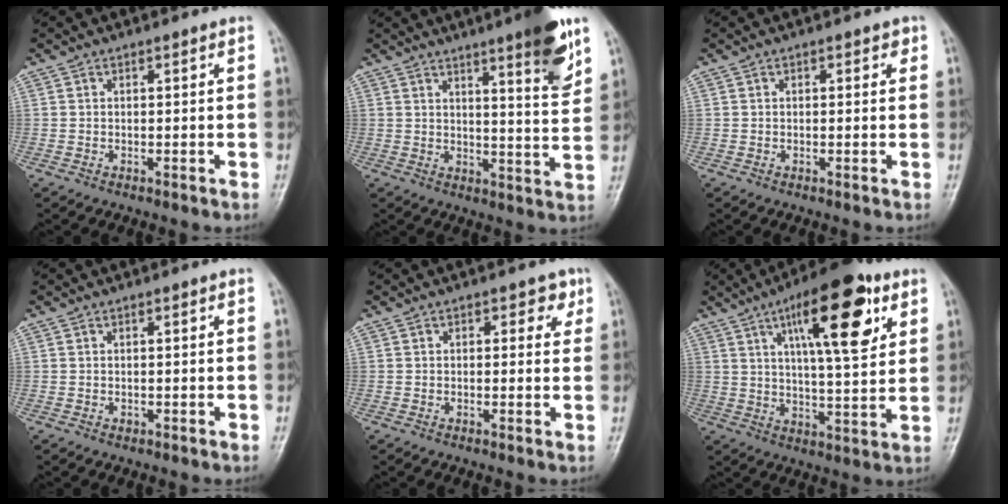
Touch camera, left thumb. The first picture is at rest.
{"total": 10.9, "force": [6.5, 1.4, 8.7], "torque": [-0.104, -0.039, 0.087]}
{"total": 1.5, "force": [0.6, 0.9, 1.0], "torque": [-0.001, 0.002, 0.004]}
{"total": 0.6, "force": [0.0, 0.5, 0.4], "torque": [-0.002, 0.000, 0.000]}
{"total": 3.3, "force": [1.3, 2.1, 2.2], "torque": [-0.001, -0.001, 0.008]}
{"total": 17.9, "force": [7.9, 5.7, 15.0], "torque": [-0.202, -0.023, 0.119]}